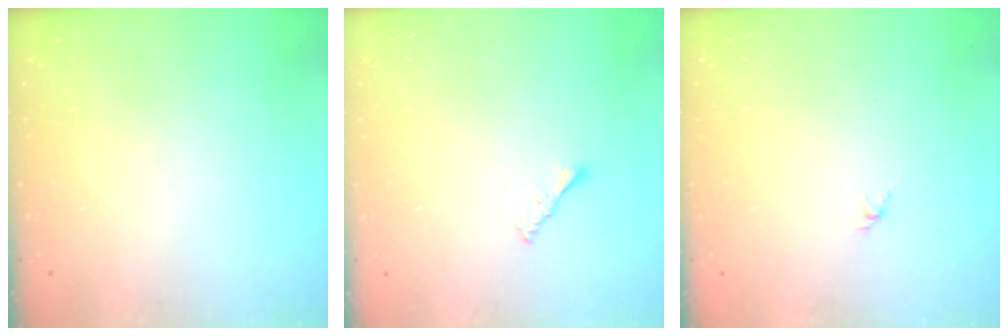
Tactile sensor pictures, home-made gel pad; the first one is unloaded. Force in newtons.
{"total": 1.6, "press": 1.5, "slide": 0.5}
{"total": 1.6, "press": 1.5, "slide": 0.6}